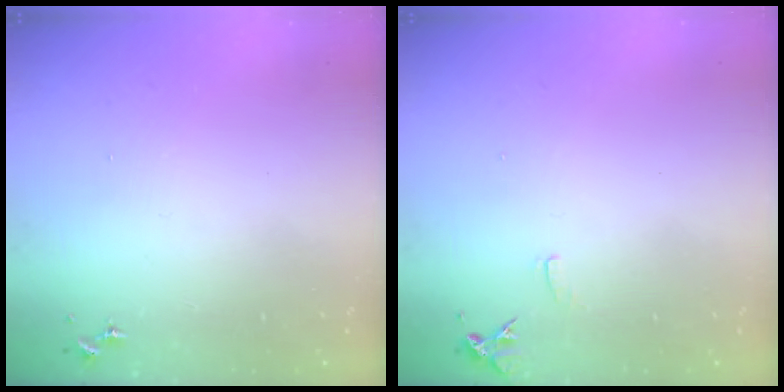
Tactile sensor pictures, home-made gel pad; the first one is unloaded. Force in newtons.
{"total": 7.0, "press": 7.0, "slide": 0.8}